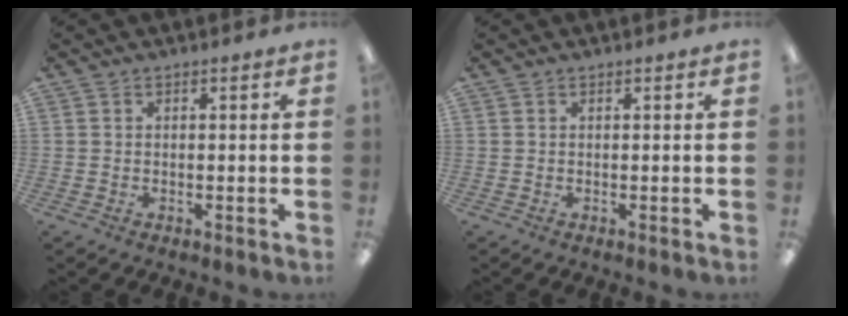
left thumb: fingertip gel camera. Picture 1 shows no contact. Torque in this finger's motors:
{"motor_torque": [0.09, -0.07, 0.13, -0.24, 0.00]}